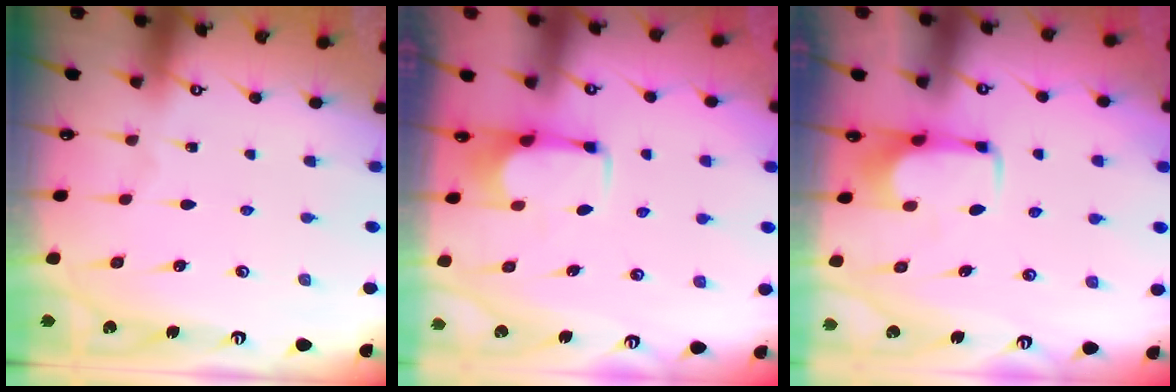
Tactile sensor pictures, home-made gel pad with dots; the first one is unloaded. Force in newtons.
{"total": 2.6, "press": 2.5, "slide": 0.8}
{"total": 2.0, "press": 1.9, "slide": 0.4}